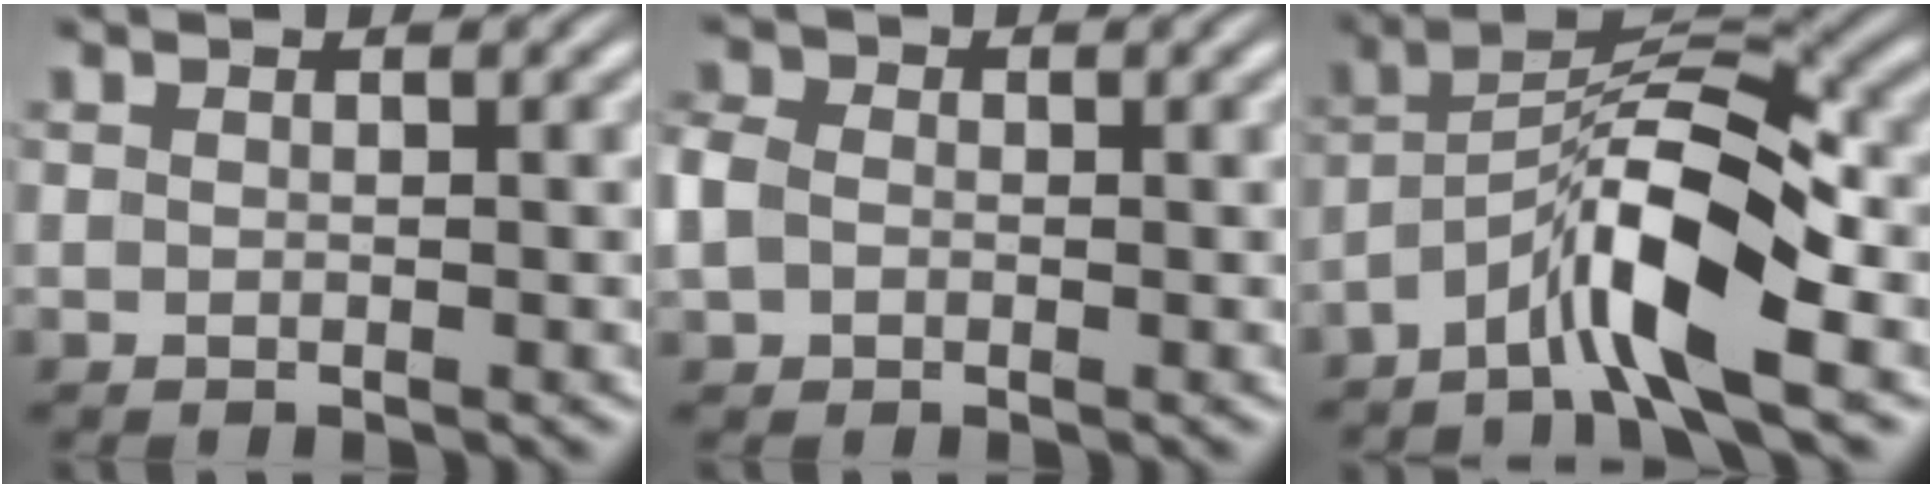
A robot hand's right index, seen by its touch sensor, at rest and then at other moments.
{"total": 2.6, "force": [-0.3, 2.3, 1.2], "torque": [-0.047, -0.012, 0.000]}
{"total": 7.9, "force": [-2.2, 3.3, 6.8], "torque": [-0.122, -0.005, -0.035]}